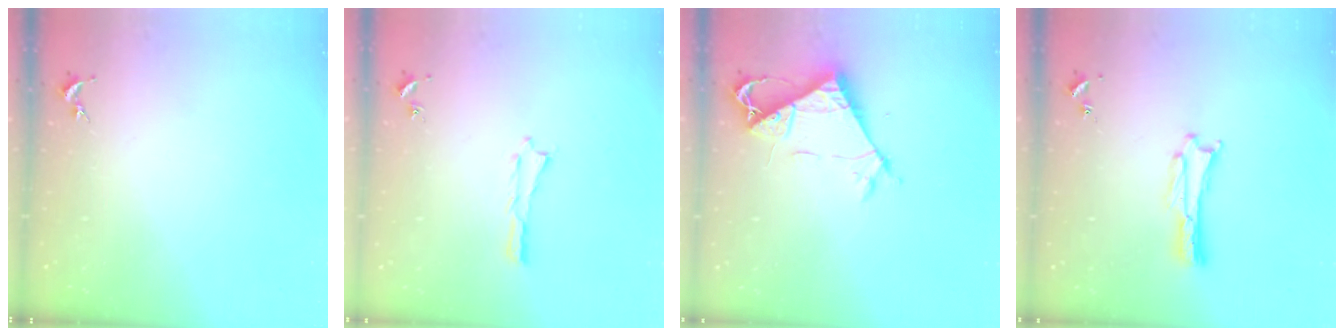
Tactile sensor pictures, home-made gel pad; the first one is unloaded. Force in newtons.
{"total": 0.0}
{"total": 7.5, "press": 7.5, "slide": 0.5}
{"total": 1.1, "press": 1.1, "slide": 0.0}